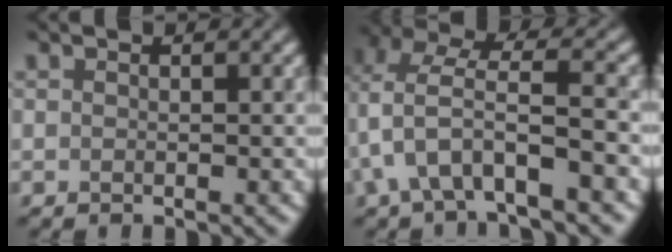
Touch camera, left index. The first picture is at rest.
{"total": 6.2, "force": [-1.8, 2.6, 5.3], "torque": [-0.104, 0.011, -0.037]}